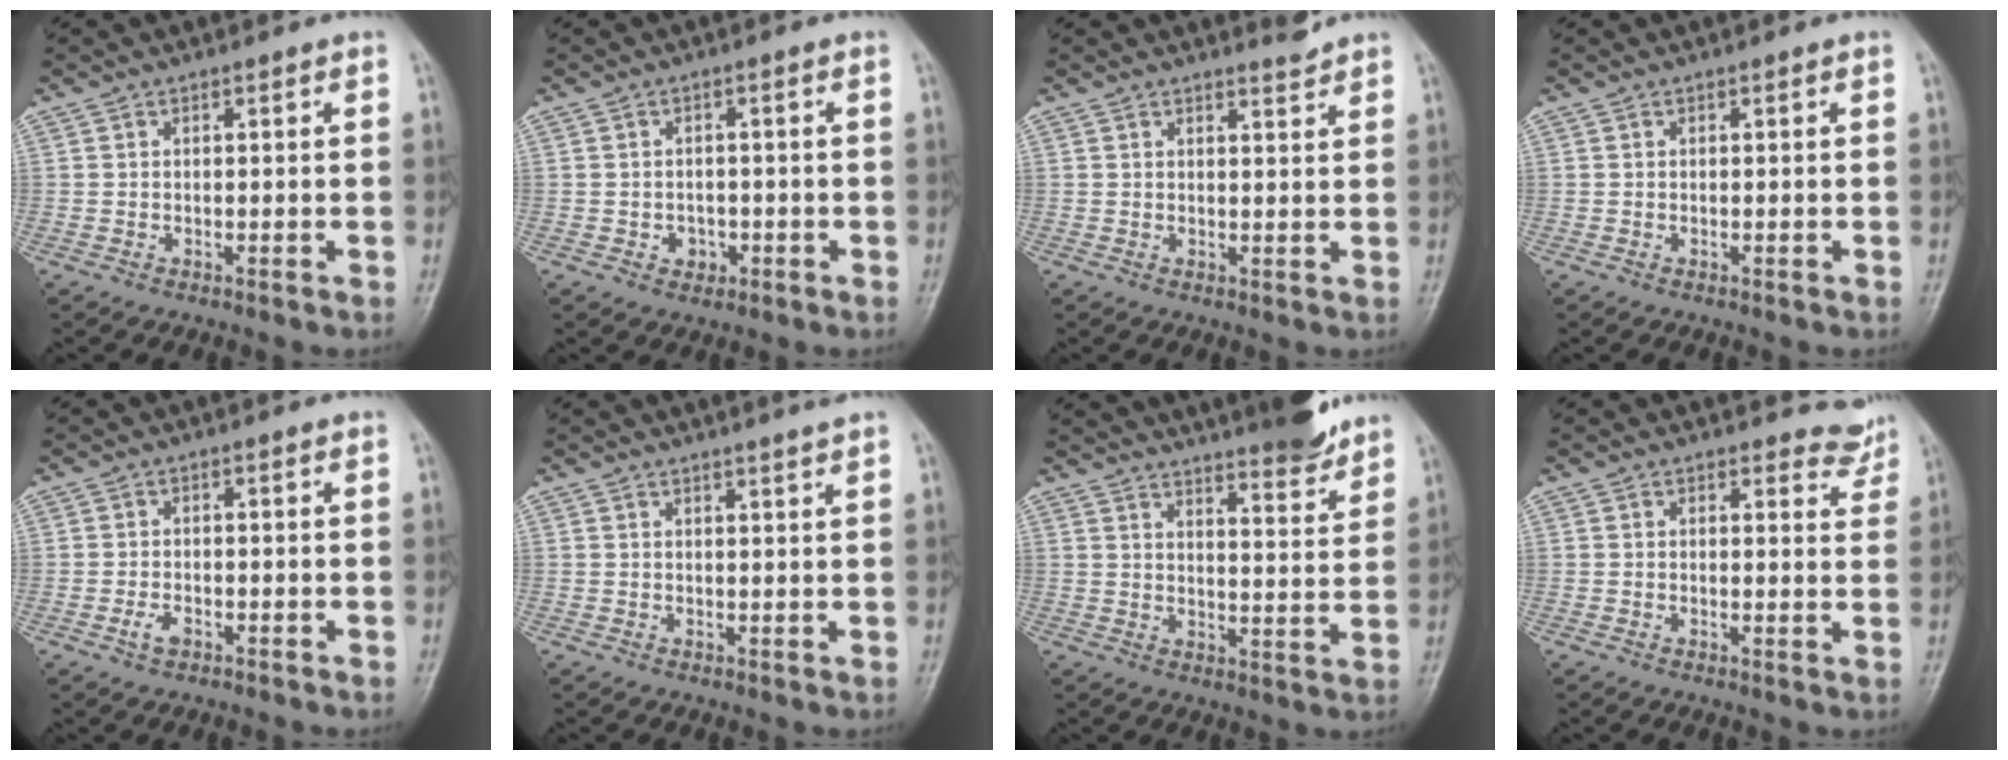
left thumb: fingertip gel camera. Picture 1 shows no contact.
{"total": 2.6, "force": [-1.1, 2.1, 0.8], "torque": [0.003, 0.006, -0.010]}
{"total": 2.0, "force": [1.9, 0.1, 0.4], "torque": [-0.002, -0.020, 0.029]}
{"total": 0.0}
{"total": 2.0, "force": [-1.2, 1.1, 1.2], "torque": [-0.024, 0.005, -0.020]}
{"total": 3.9, "force": [3.3, -0.3, 2.0], "torque": [-0.020, -0.002, 0.042]}
{"total": 15.2, "force": [13.2, 2.6, 6.9], "torque": [-0.077, -0.073, 0.177]}
{"total": 3.6, "force": [3.4, 1.3, -0.1], "torque": [0.028, -0.029, 0.024]}